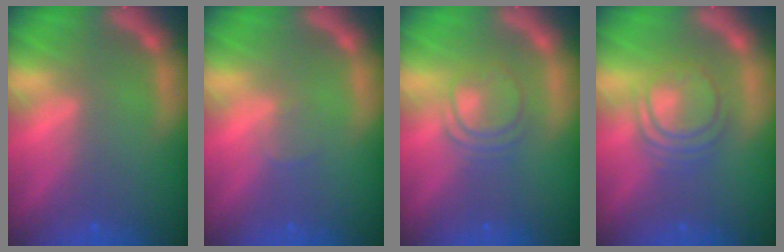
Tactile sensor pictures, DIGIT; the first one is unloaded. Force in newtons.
{"total": 1.0}
{"total": 4.0}
{"total": 5.6}